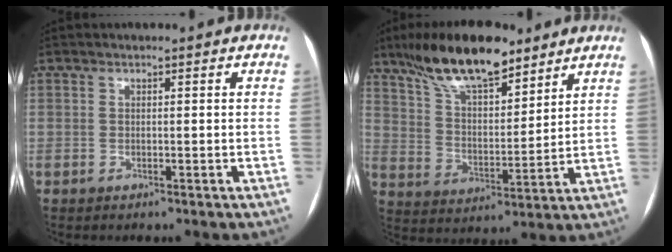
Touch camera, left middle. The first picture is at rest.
{"total": 16.3, "force": [12.1, 4.8, 9.8], "torque": [-0.181, 0.016, 0.217]}